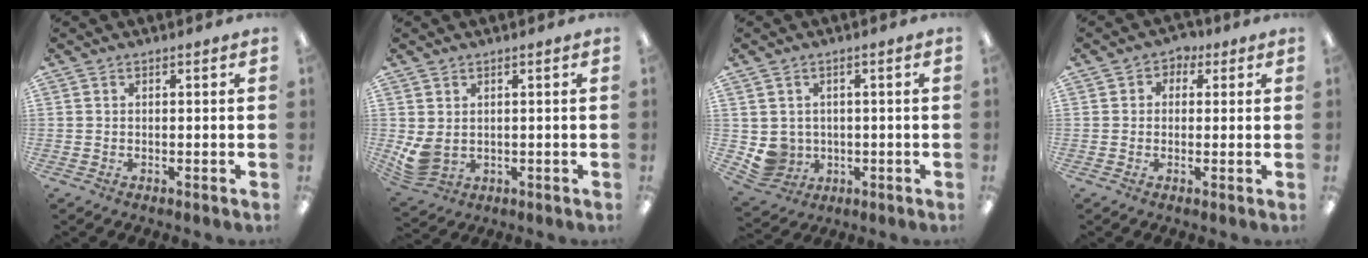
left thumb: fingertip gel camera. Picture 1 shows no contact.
{"total": 4.8, "force": [1.0, 3.4, 3.2], "torque": [-0.080, -0.005, 0.020]}
{"total": 5.2, "force": [0.4, 5.0, 1.2], "torque": [-0.049, -0.001, 0.015]}
{"total": 2.9, "force": [0.3, 2.7, 1.0], "torque": [-0.016, 0.009, 0.002]}